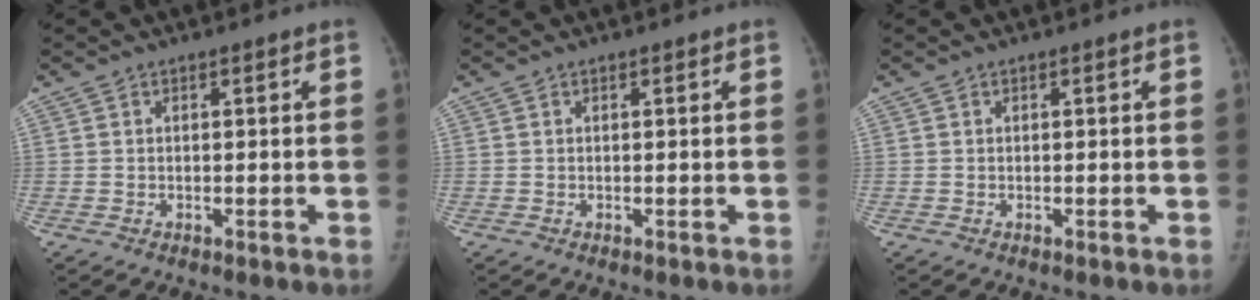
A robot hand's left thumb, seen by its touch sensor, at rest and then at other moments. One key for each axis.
{"total": 0.0}
{"total": 0.0}